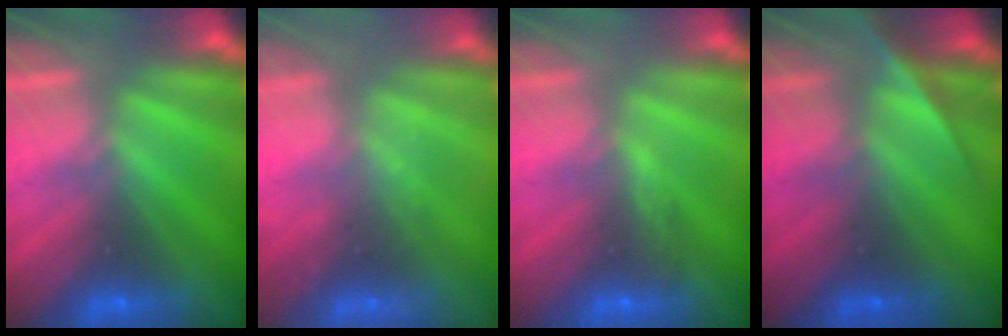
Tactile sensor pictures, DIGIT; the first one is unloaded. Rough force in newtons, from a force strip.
{"total": 2.2}
{"total": 2.7}
{"total": 2.3}